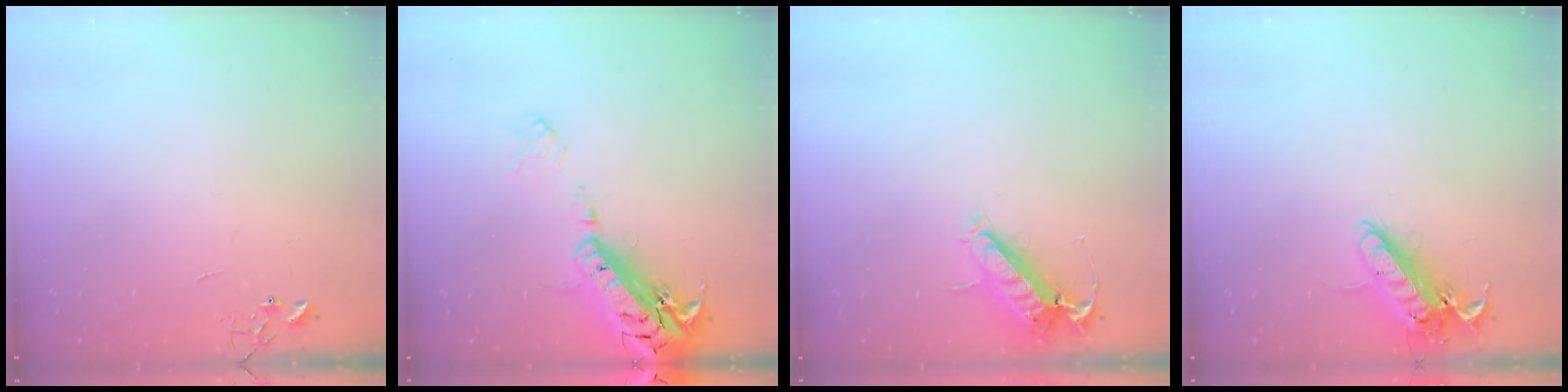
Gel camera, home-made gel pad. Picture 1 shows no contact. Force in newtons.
{"total": 22.4, "press": 22.0, "slide": 4.3}
{"total": 13.1, "press": 13.0, "slide": 2.0}
{"total": 15.0, "press": 14.7, "slide": 2.5}